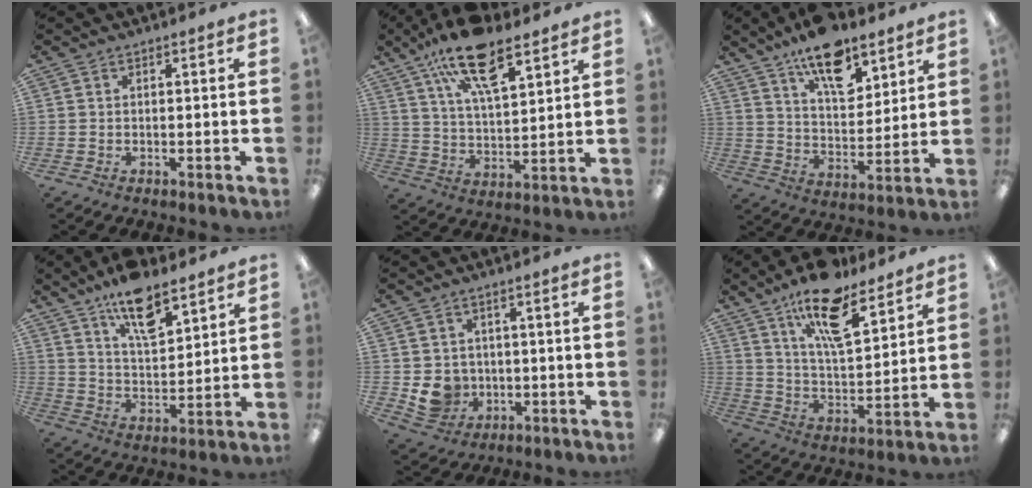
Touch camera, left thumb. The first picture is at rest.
{"total": 17.0, "force": [10.9, 6.5, 11.3], "torque": [-0.196, -0.044, 0.187]}
{"total": 15.1, "force": [10.4, 7.2, 8.2], "torque": [-0.123, -0.055, 0.181]}
{"total": 12.8, "force": [9.3, 4.9, 7.3], "torque": [-0.117, -0.045, 0.161]}
{"total": 6.7, "force": [-0.4, 6.3, 2.2], "torque": [-0.053, 0.004, -0.001]}
{"total": 17.4, "force": [11.8, 6.6, 11.0], "torque": [-0.182, -0.054, 0.197]}